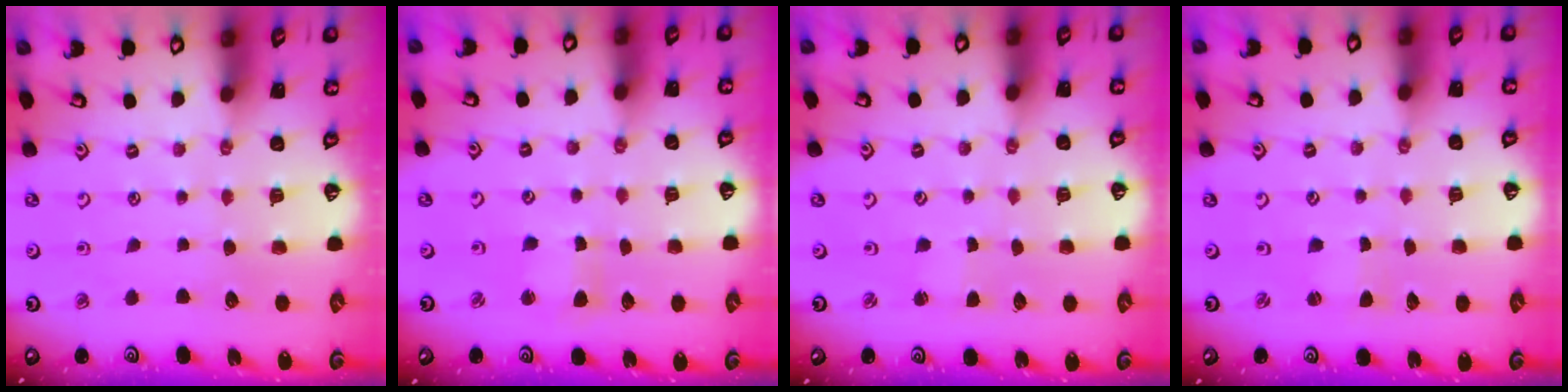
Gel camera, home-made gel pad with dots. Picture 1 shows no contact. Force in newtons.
{"total": 3.1, "press": 3.1, "slide": 0.3}
{"total": 1.0, "press": 1.0, "slide": 0.1}
{"total": 0.0}